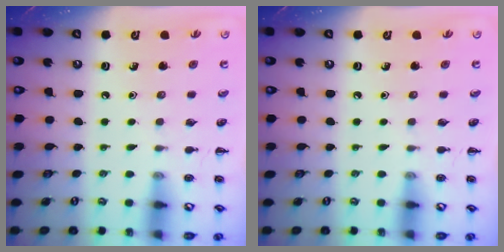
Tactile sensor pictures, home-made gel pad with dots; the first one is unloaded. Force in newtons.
{"total": 0.0}